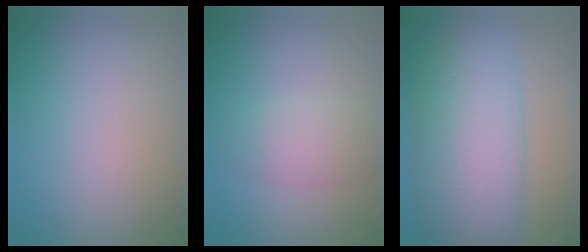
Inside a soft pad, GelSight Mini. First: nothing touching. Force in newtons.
{"total": 2.8, "press": 2.8, "slide": 0.1}
{"total": 10.2, "press": 10.2, "slide": 0.4}